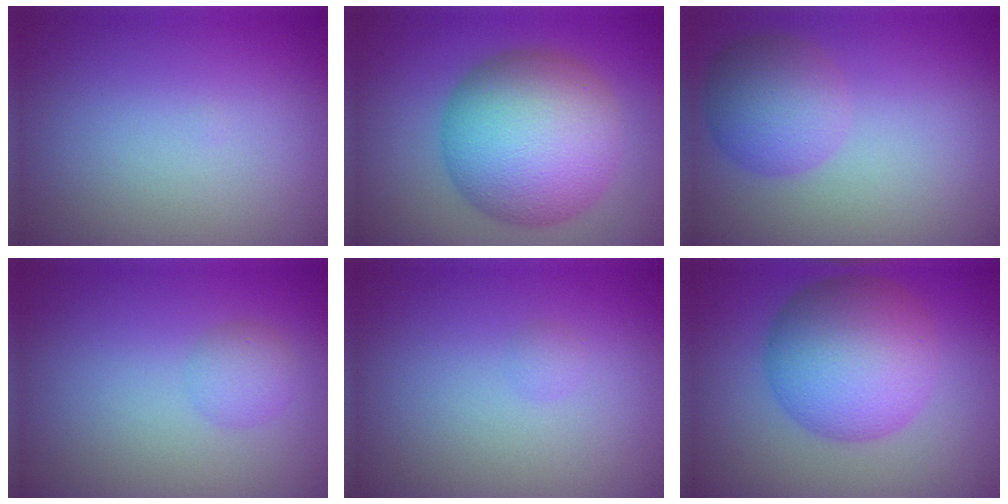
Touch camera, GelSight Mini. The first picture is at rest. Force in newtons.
{"total": 12.2, "press": 12.1, "slide": 0.2}
{"total": 4.5, "press": 4.4, "slide": 0.2}
{"total": 1.7, "press": 1.7, "slide": 0.0}
{"total": 0.6, "press": 0.6, "slide": 0.0}
{"total": 9.4, "press": 9.4, "slide": 0.1}